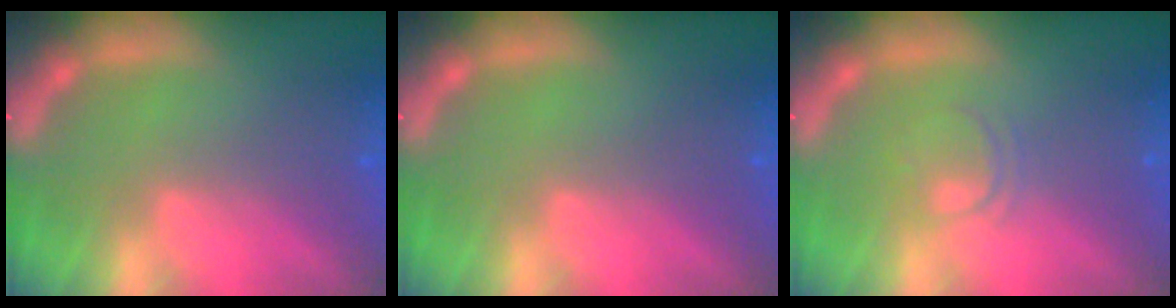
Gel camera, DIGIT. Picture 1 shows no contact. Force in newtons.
{"total": 0.0}
{"total": 2.0}